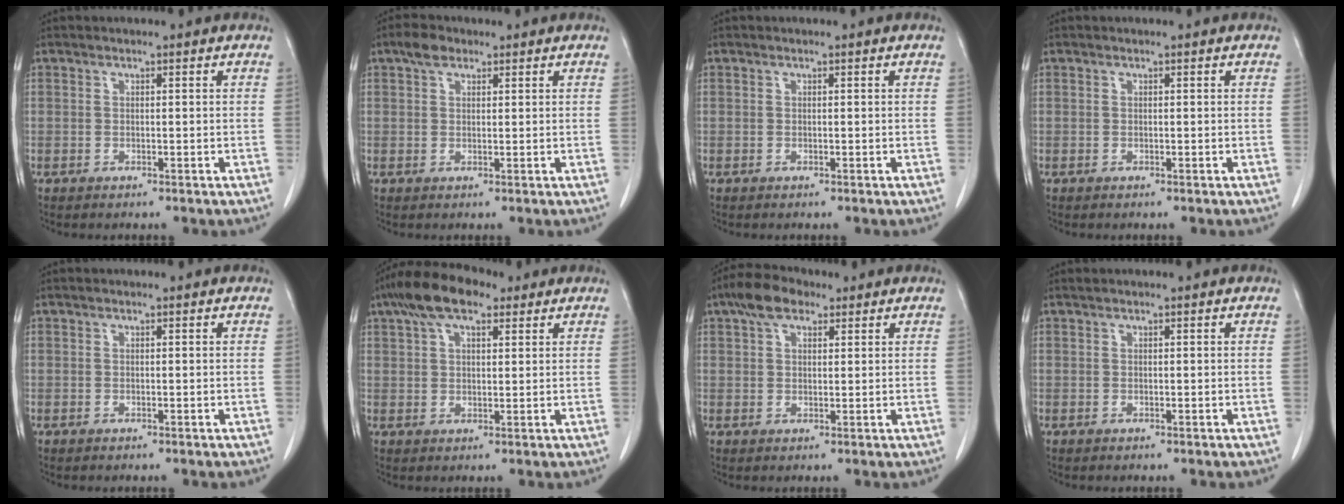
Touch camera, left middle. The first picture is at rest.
{"total": 2.9, "force": [1.9, 1.6, 1.5], "torque": [-0.031, 0.009, 0.033]}
{"total": 0.0}
{"total": 0.0}
{"total": 0.0}
{"total": 9.1, "force": [5.8, 3.6, 6.1], "torque": [-0.118, 0.032, 0.103]}
{"total": 5.8, "force": [3.6, 2.8, 3.6], "torque": [-0.071, 0.022, 0.065]}
{"total": 0.5, "force": [0.4, -0.1, 0.2], "torque": [-0.012, 0.008, 0.011]}